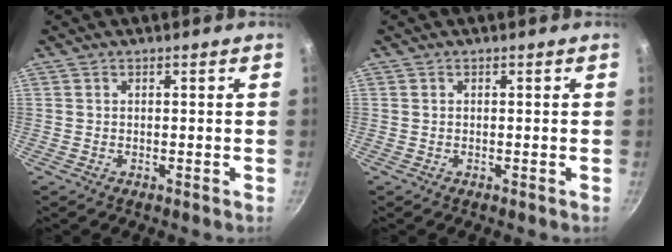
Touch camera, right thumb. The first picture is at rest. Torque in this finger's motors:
{"motor_torque": [0.00, 0.00, 0.00, 0.01, 0.00]}